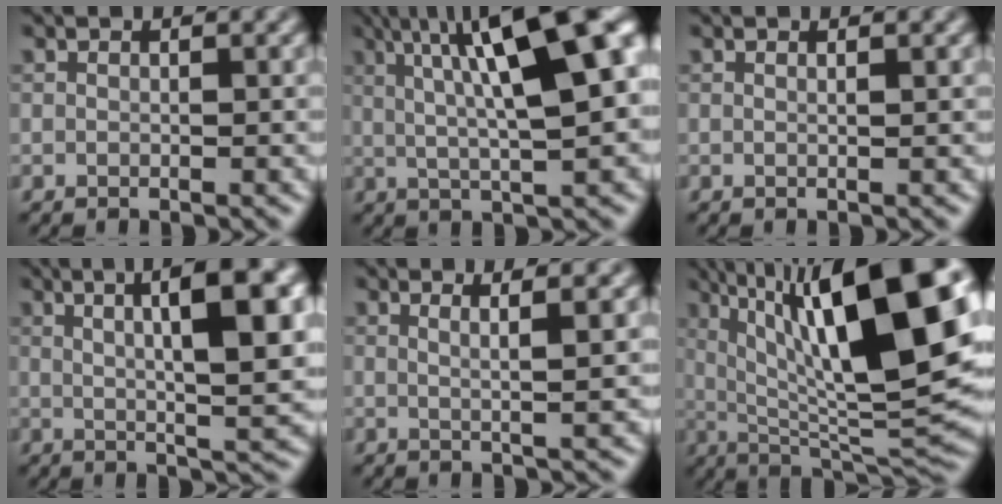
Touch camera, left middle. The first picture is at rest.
{"total": 12.9, "force": [3.4, 3.7, 11.9], "torque": [-0.157, 0.027, 0.053]}
{"total": 0.8, "force": [0.1, 0.4, 0.7], "torque": [-0.003, 0.004, -0.007]}
{"total": 10.1, "force": [2.0, 2.2, 9.6], "torque": [-0.117, 0.010, 0.036]}
{"total": 2.7, "force": [0.8, 0.5, 2.5], "torque": [-0.038, 0.008, 0.006]}
{"total": 16.3, "force": [4.2, 4.5, 15.1], "torque": [-0.239, 0.008, 0.072]}